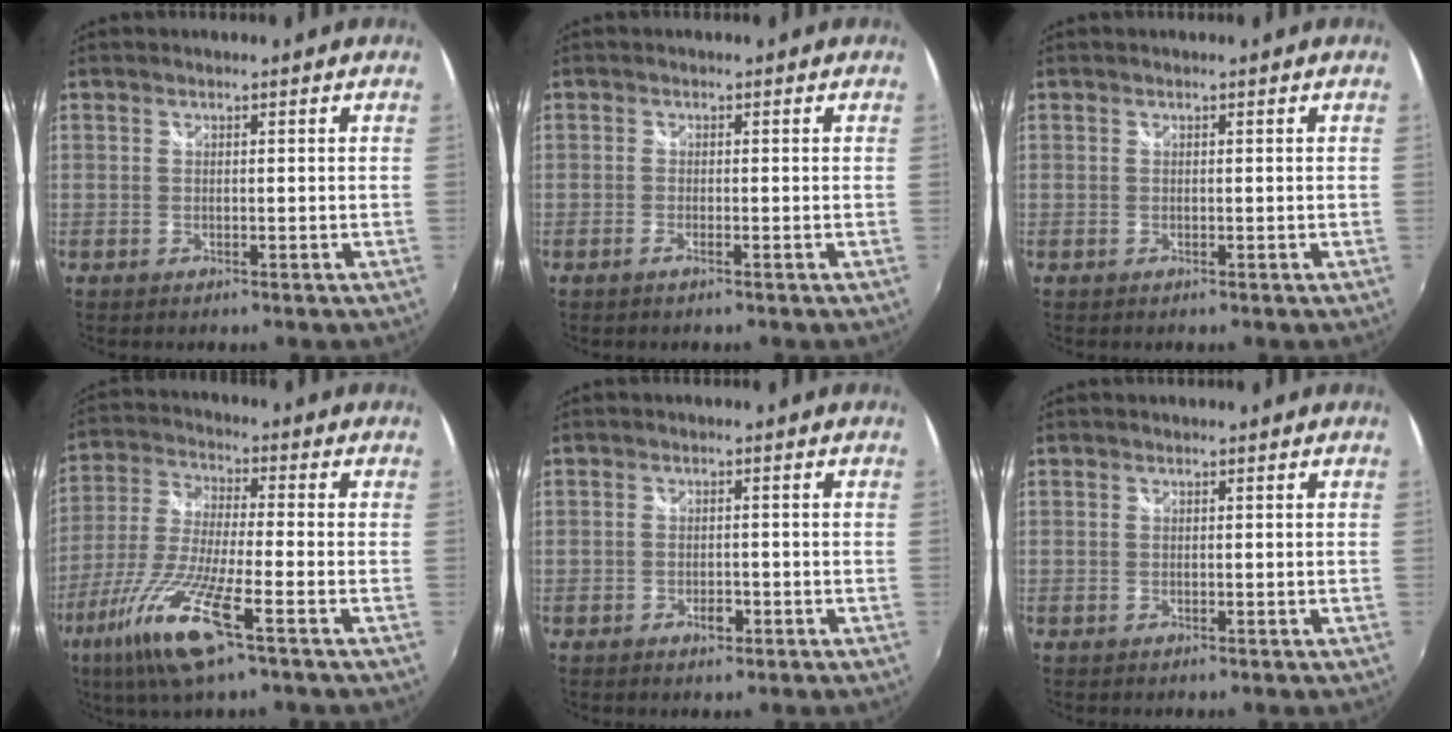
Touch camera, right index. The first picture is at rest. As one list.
[{"total": 1.1, "force": [-0.7, -0.1, 0.8], "torque": [-0.015, -0.001, -0.014]}, {"total": 0.0}, {"total": 14.8, "force": [-7.6, 1.7, 12.6], "torque": [-0.278, -0.027, -0.153]}, {"total": 2.1, "force": [-1.1, 1.2, 1.3], "torque": [-0.023, -0.001, -0.018]}, {"total": 0.0}]